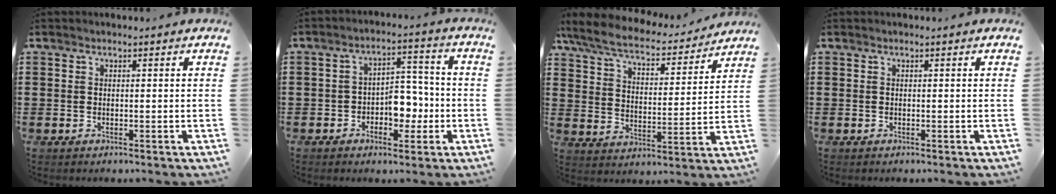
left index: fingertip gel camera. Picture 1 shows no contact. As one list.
[{"total": 5.8, "force": [-1.8, 3.8, 4.1], "torque": [-0.060, 0.005, -0.037]}, {"total": 7.0, "force": [6.2, 1.1, 3.0], "torque": [-0.084, -0.035, 0.106]}, {"total": 0.0}]